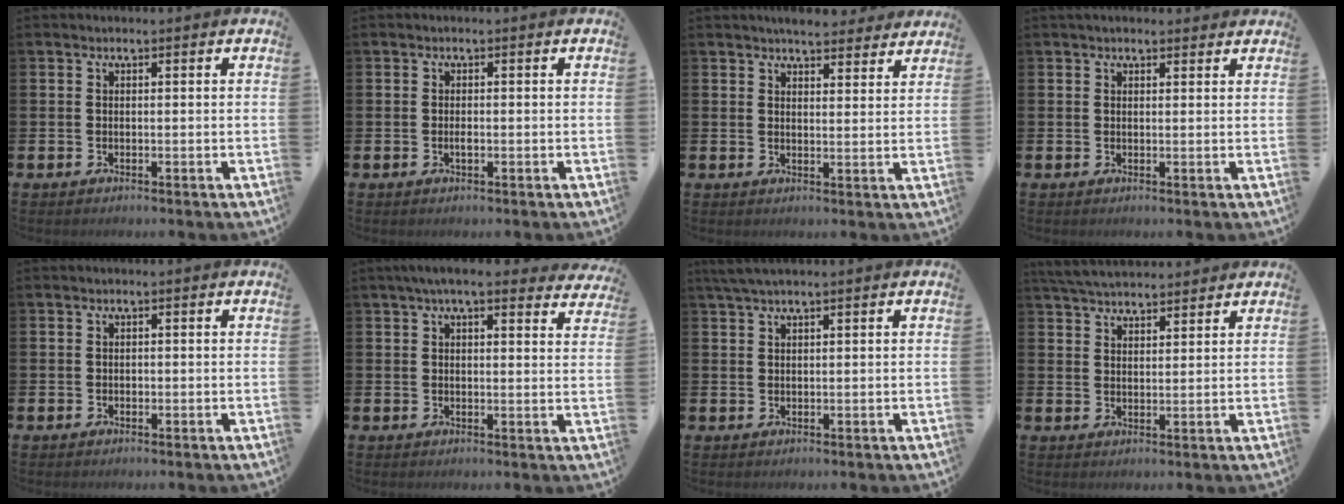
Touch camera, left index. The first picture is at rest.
{"total": 1.0, "force": [-0.2, 0.4, 0.9], "torque": [-0.023, 0.002, -0.003]}
{"total": 4.9, "force": [4.8, 0.9, 0.7], "torque": [-0.014, -0.022, 0.086]}
{"total": 1.5, "force": [1.4, 0.5, 0.3], "torque": [-0.001, -0.001, 0.024]}
{"total": 0.5, "force": [-0.1, 0.5, 0.2], "torque": [-0.004, 0.004, -0.003]}
{"total": 5.3, "force": [4.7, 0.9, 2.4], "torque": [-0.049, -0.012, 0.083]}
{"total": 2.0, "force": [1.6, 0.0, 1.2], "torque": [-0.031, 0.005, 0.030]}
{"total": 4.6, "force": [4.5, 0.7, 0.8], "torque": [-0.032, -0.016, 0.084]}